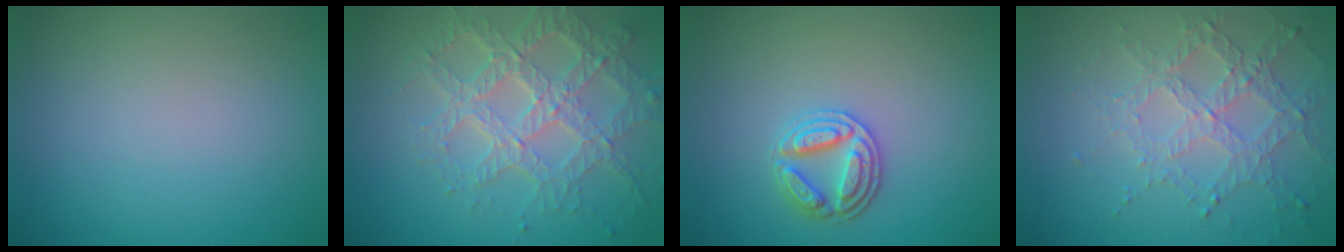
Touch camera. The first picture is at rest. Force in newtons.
{"total": 6.8, "press": 4.9, "slide": 4.7}
{"total": 2.9, "press": 2.9, "slide": 0.5}
{"total": 4.6, "press": 3.2, "slide": 3.4}